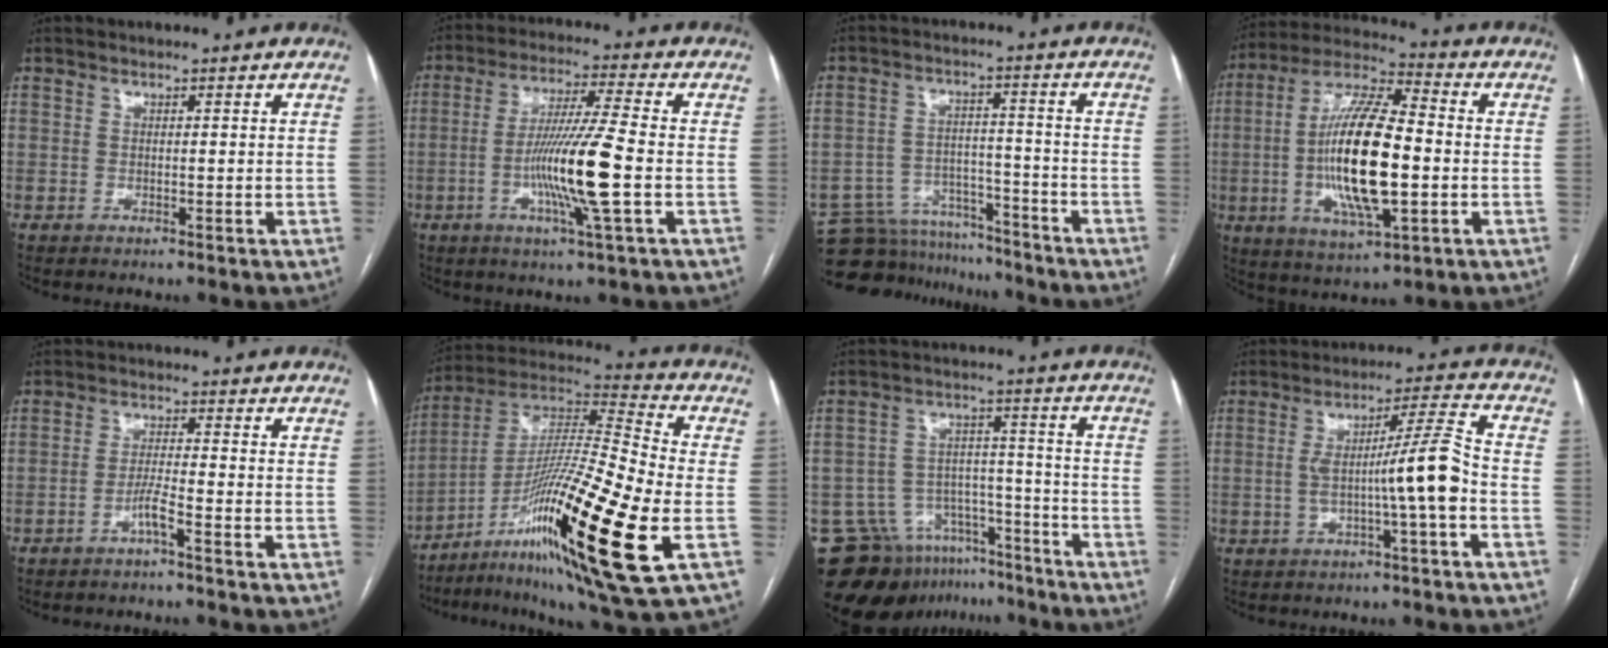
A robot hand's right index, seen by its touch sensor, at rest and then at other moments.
{"total": 12.1, "force": [-2.6, -0.8, 11.8], "torque": [-0.227, -0.012, -0.054]}
{"total": 13.1, "force": [-12.1, 4.7, 1.8], "torque": [-0.032, 0.025, -0.186]}
{"total": 18.1, "force": [-1.9, 4.5, 17.4], "torque": [-0.344, -0.001, -0.033]}
{"total": 2.9, "force": [-1.8, -0.5, 2.2], "torque": [-0.043, 0.001, -0.037]}
{"total": 24.9, "force": [-8.3, 0.8, 23.5], "torque": [-0.421, -0.032, -0.149]}
{"total": 14.7, "force": [-11.6, 8.6, 3.0], "torque": [-0.051, 0.050, -0.167]}
{"total": 9.2, "force": [-1.9, -0.6, 9.0], "torque": [-0.150, 0.022, -0.030]}